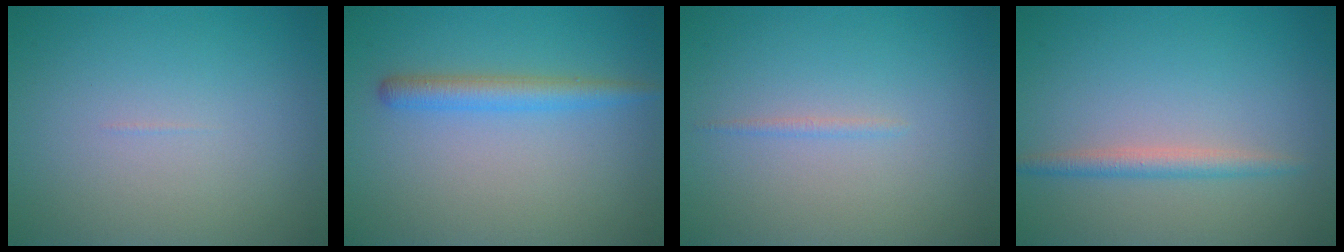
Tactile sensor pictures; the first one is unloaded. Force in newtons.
{"total": 2.6, "press": 2.6, "slide": 0.1}
{"total": 0.6, "press": 0.6, "slide": 0.1}
{"total": 1.8, "press": 1.8, "slide": 0.1}